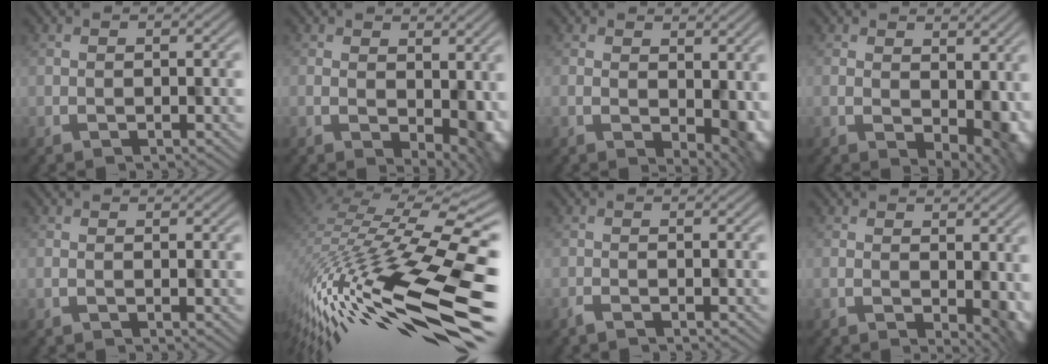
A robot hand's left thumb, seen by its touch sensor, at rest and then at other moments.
{"total": 5.3, "force": [-0.5, 2.7, 4.5], "torque": [-0.065, -0.019, 0.013]}
{"total": 5.0, "force": [-0.4, 2.5, 4.3], "torque": [-0.060, -0.018, 0.014]}
{"total": 6.3, "force": [-0.6, 3.5, 5.2], "torque": [-0.072, -0.021, 0.013]}
{"total": 0.6, "force": [0.2, 0.1, 0.5], "torque": [-0.008, 0.005, 0.000]}
{"total": 16.5, "force": [-5.7, 5.8, 14.3], "torque": [-0.297, -0.024, -0.089]}
{"total": 1.2, "force": [-0.9, 0.1, 0.7], "torque": [-0.013, -0.002, -0.020]}
{"total": 3.8, "force": [-0.4, 1.4, 3.5], "torque": [-0.051, -0.009, 0.012]}